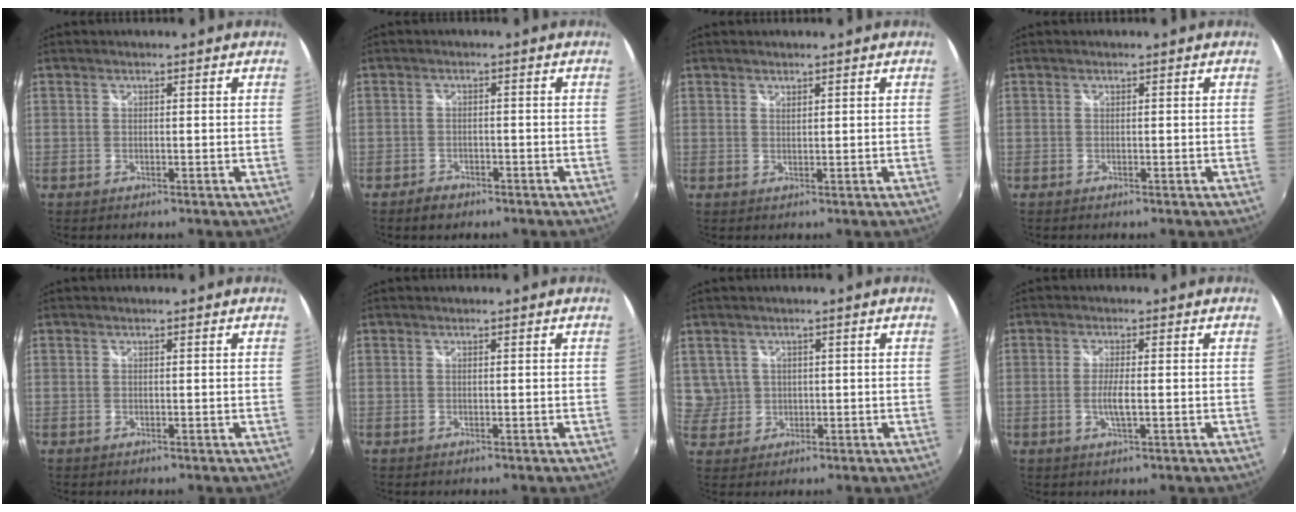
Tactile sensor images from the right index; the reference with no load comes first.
{"total": 3.3, "force": [-2.4, 2.0, 1.0], "torque": [-0.032, -0.001, -0.040]}
{"total": 0.9, "force": [0.8, 0.3, 0.2], "torque": [-0.003, 0.000, 0.014]}
{"total": 0.0}
{"total": 0.0}
{"total": 0.0}
{"total": 4.0, "force": [1.0, 3.9, 0.4], "torque": [0.000, 0.009, 0.026]}
{"total": 3.4, "force": [-0.7, 0.4, 3.3], "torque": [-0.062, -0.007, -0.013]}